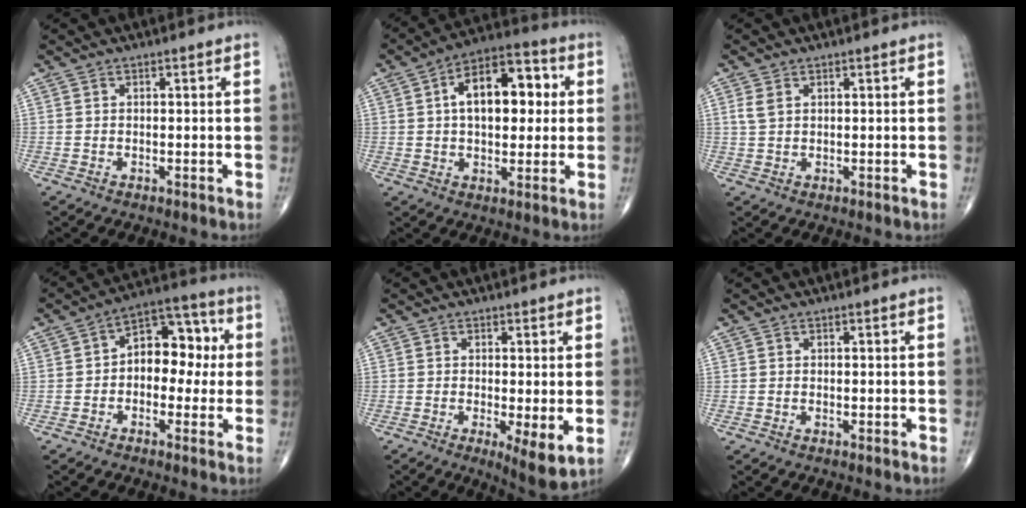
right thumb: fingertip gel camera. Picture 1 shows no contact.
{"total": 15.1, "force": [2.7, 8.3, 12.3], "torque": [-0.161, 0.023, 0.035]}
{"total": 2.2, "force": [0.9, 1.3, 1.5], "torque": [-0.033, 0.006, 0.024]}
{"total": 11.4, "force": [0.4, 7.6, 8.5], "torque": [-0.081, 0.036, -0.009]}
{"total": 6.3, "force": [-1.1, 1.5, 6.0], "torque": [-0.099, -0.022, -0.020]}
{"total": 0.0}